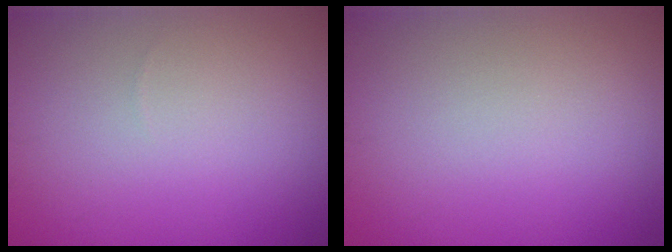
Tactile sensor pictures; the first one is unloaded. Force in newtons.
{"total": 0.0}